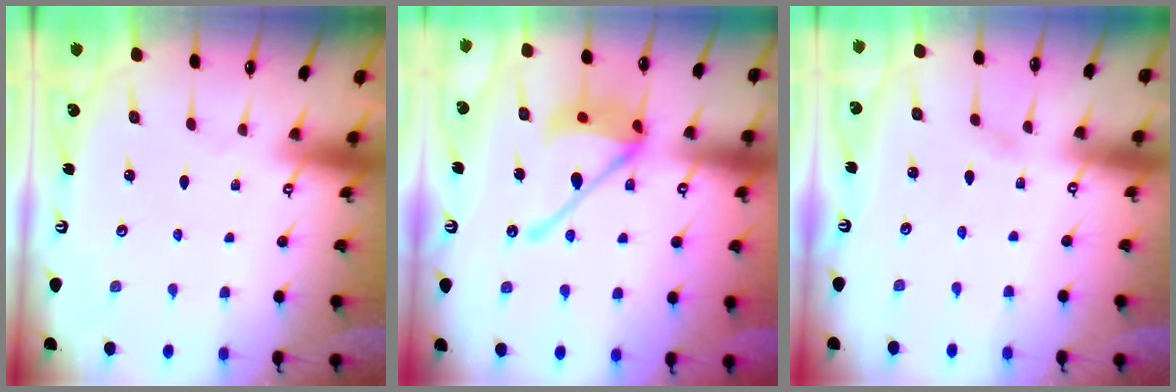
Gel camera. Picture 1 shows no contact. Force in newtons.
{"total": 16.4, "press": 16.3, "slide": 2.2}
{"total": 2.1, "press": 2.1, "slide": 0.3}